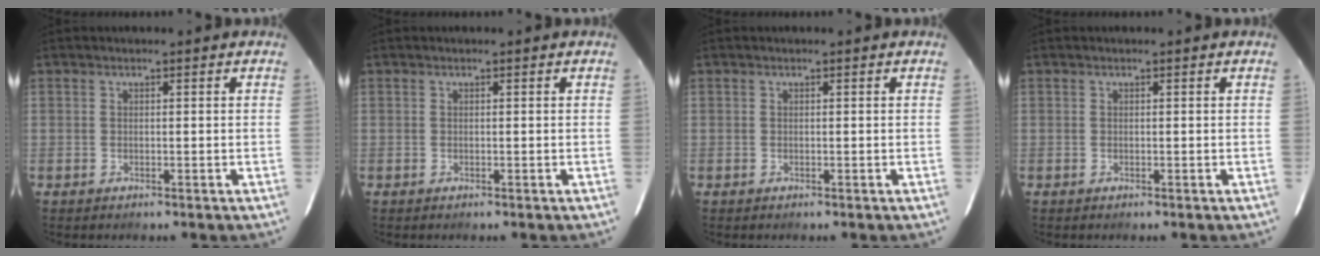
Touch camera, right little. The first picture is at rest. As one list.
[{"total": 0.0}, {"total": 0.0}, {"total": 0.0}]